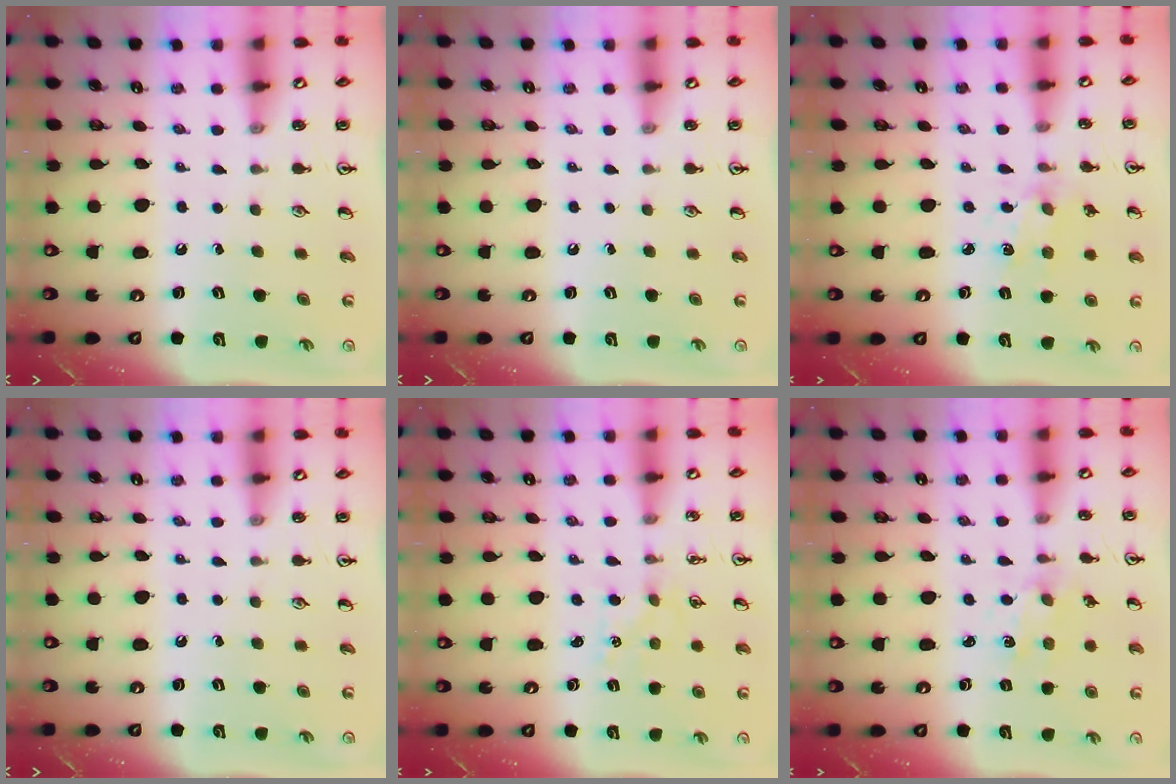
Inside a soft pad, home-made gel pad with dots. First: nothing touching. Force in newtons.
{"total": 0.0}
{"total": 2.7, "press": 2.6, "slide": 0.4}
{"total": 0.0}
{"total": 2.3, "press": 2.3, "slide": 0.3}
{"total": 1.5, "press": 1.5, "slide": 0.3}